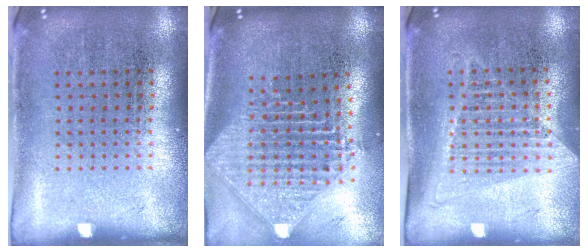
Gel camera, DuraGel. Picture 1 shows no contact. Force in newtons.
{"total": 2.3, "press": 1.8, "slide": 1.5}
{"total": 1.3, "press": 1.2, "slide": 0.5}